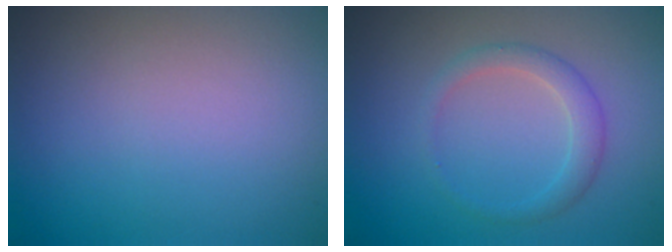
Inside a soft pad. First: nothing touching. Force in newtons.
{"total": 1.5, "press": 1.5, "slide": 0.0}